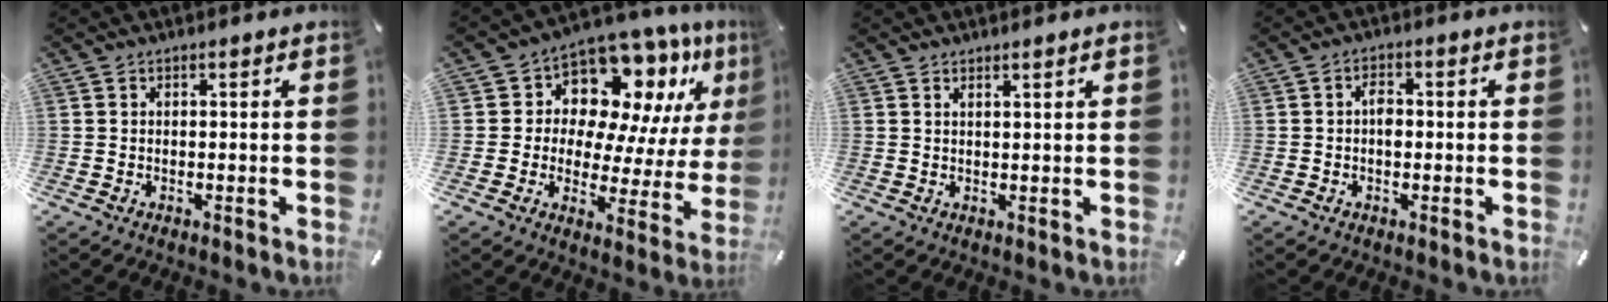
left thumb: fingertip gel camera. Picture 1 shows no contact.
{"total": 13.2, "force": [8.9, 8.3, 5.2], "torque": [-0.079, -0.090, 0.160]}
{"total": 1.2, "force": [1.1, -0.1, 0.6], "torque": [-0.011, -0.003, 0.019]}
{"total": 2.7, "force": [-0.3, 1.8, 2.1], "torque": [-0.031, 0.003, -0.009]}